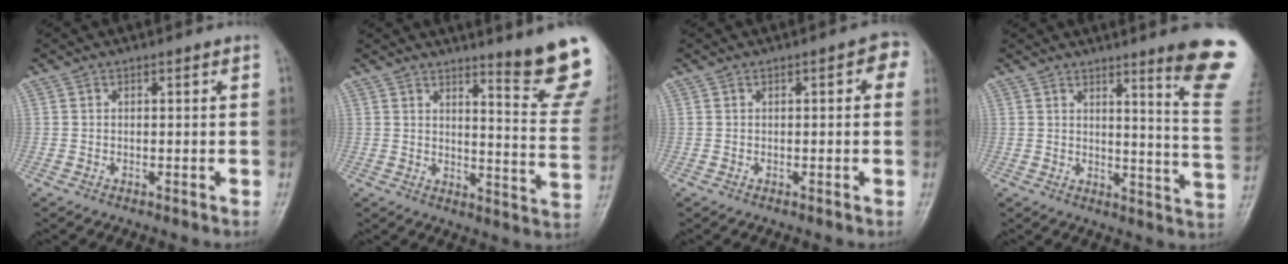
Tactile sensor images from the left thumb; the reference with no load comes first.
{"total": 14.1, "force": [10.8, 0.5, 9.1], "torque": [-0.096, -0.108, 0.134]}
{"total": 3.8, "force": [0.9, 1.7, 3.3], "torque": [-0.022, 0.008, 0.000]}
{"total": 14.3, "force": [9.2, 0.4, 10.9], "torque": [-0.113, -0.070, 0.107]}